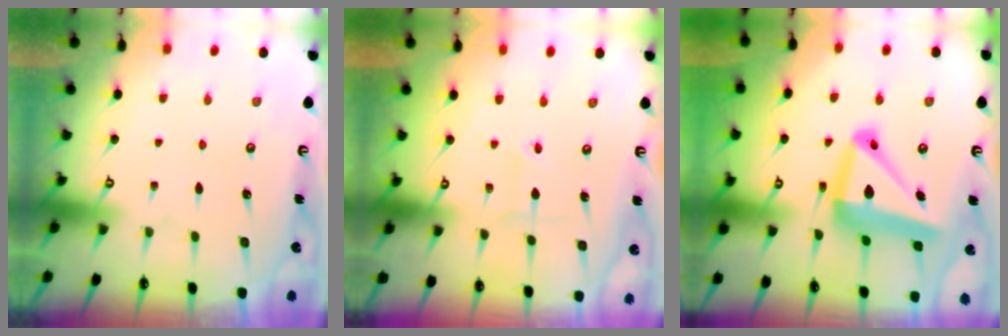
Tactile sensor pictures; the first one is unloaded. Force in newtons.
{"total": 1.5, "press": 1.5, "slide": 0.2}
{"total": 17.7, "press": 17.5, "slide": 2.4}